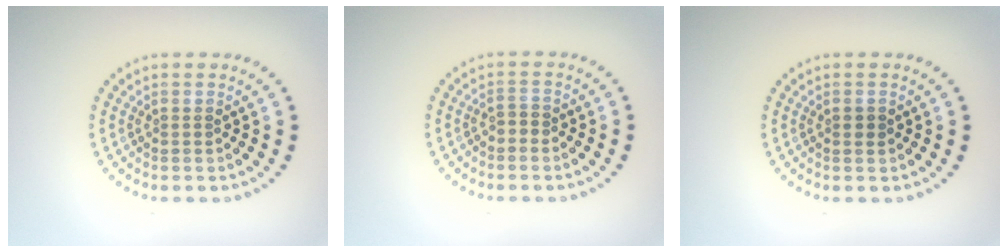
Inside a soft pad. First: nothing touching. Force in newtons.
{"total": 0.9, "press": 0.8, "slide": 0.5}
{"total": 0.8, "press": 0.8, "slide": 0.1}